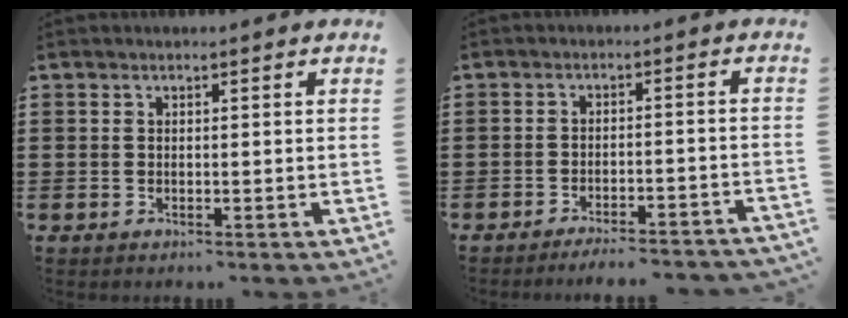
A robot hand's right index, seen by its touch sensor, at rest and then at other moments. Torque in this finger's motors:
{"motor_torque": [0.98, 0.57, 0.27, 0.04]}